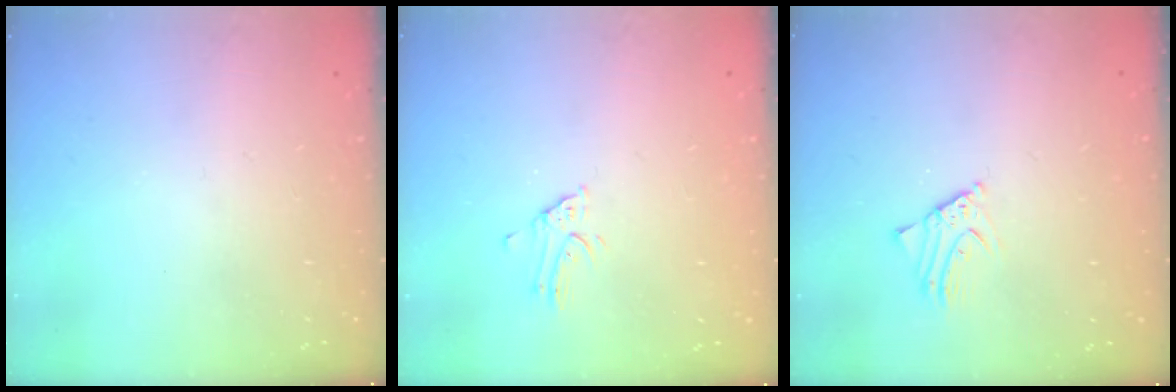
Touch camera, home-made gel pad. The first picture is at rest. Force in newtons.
{"total": 2.8, "press": 2.8, "slide": 0.3}
{"total": 2.2, "press": 2.2, "slide": 0.0}